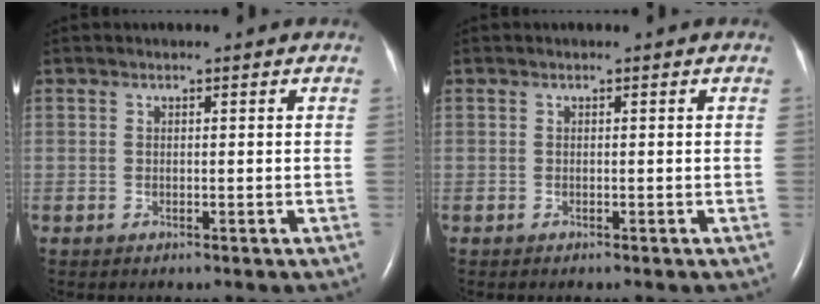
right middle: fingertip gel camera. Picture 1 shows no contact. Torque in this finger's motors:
{"motor_torque": [0.00, -0.01, -0.03, -0.01]}